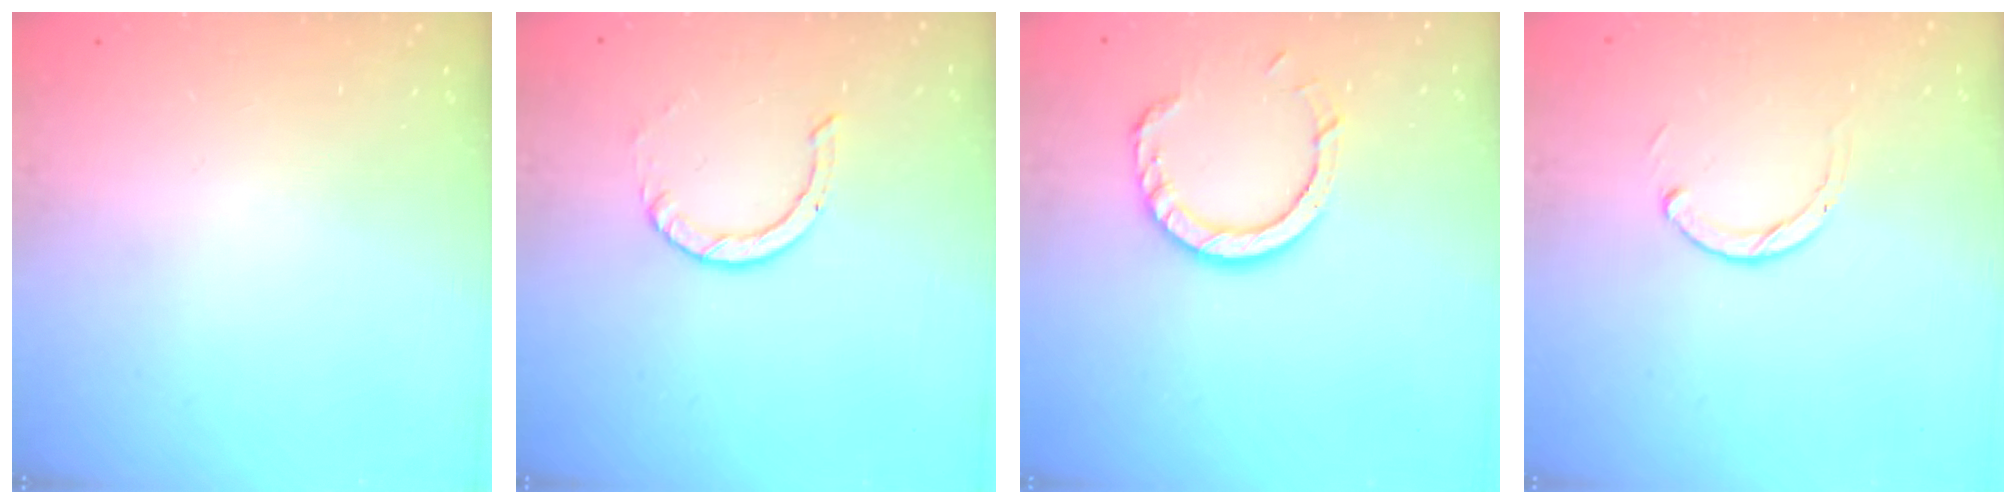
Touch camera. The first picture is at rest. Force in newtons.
{"total": 2.2, "press": 2.2, "slide": 0.2}
{"total": 8.9, "press": 8.8, "slide": 1.2}
{"total": 2.3, "press": 2.3, "slide": 0.3}